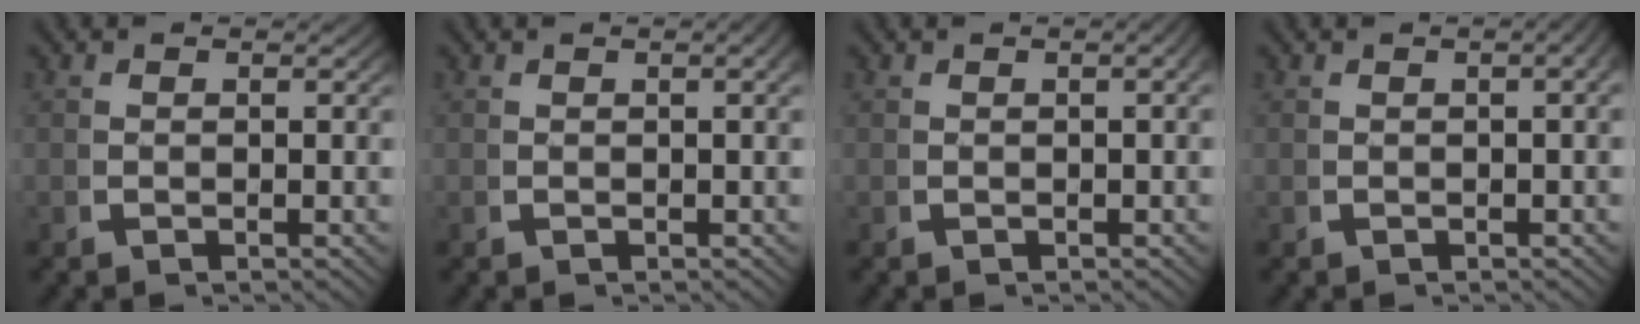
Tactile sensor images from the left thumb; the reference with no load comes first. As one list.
[{"total": 1.2, "force": [0.1, 0.3, 1.2], "torque": [-0.014, 0.004, 0.002]}, {"total": 1.2, "force": [-0.1, 0.3, 1.2], "torque": [-0.014, 0.006, -0.002]}, {"total": 2.4, "force": [0.2, 0.9, 2.2], "torque": [-0.023, 0.014, -0.002]}]